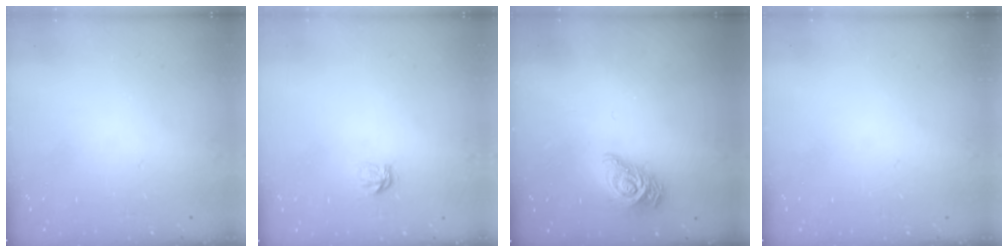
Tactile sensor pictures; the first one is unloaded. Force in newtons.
{"total": 3.7, "press": 3.7, "slide": 0.4}
{"total": 10.9, "press": 10.8, "slide": 0.5}
{"total": 0.0}